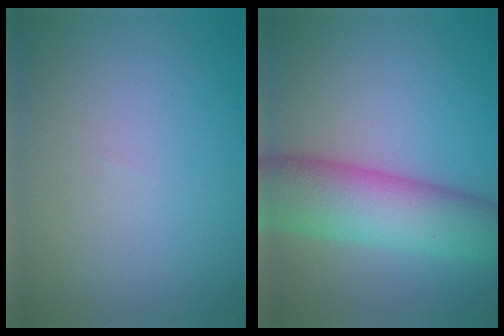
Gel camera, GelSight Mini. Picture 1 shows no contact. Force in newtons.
{"total": 8.0, "press": 8.0, "slide": 0.3}